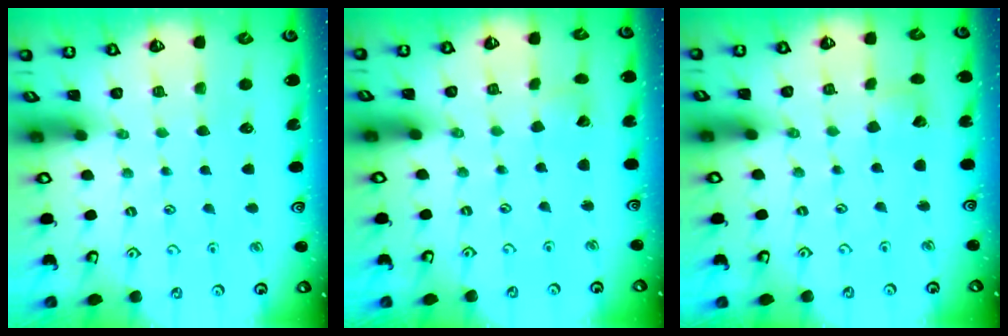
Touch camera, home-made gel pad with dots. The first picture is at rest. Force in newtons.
{"total": 2.6, "press": 2.6, "slide": 0.3}
{"total": 3.2, "press": 3.2, "slide": 0.3}